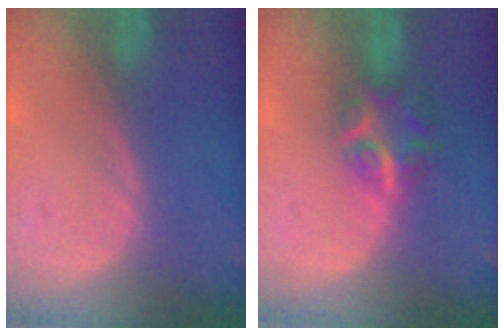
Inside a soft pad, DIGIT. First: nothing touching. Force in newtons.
{"total": 5.9, "press": 5.4, "slide": 2.5}